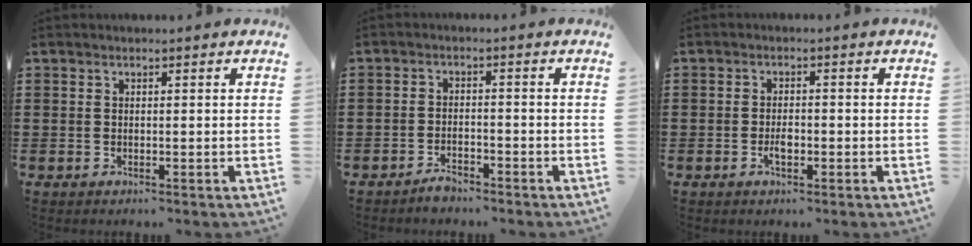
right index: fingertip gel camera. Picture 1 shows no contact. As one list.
[{"total": 2.2, "force": [-2.2, 0.3, 0.5], "torque": [-0.015, 0.002, -0.043]}, {"total": 2.2, "force": [-0.7, 1.0, 1.9], "torque": [-0.043, 0.001, -0.015]}]